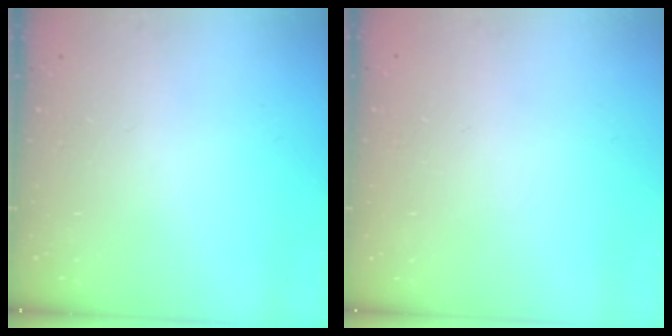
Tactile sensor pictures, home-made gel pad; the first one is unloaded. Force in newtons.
{"total": 0.0}